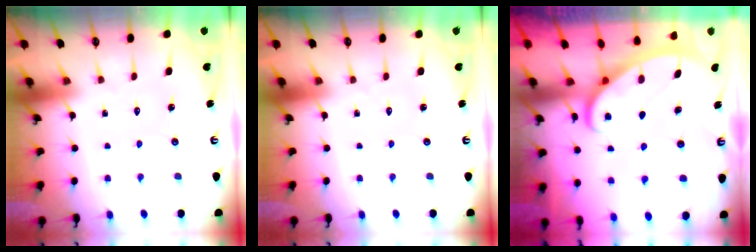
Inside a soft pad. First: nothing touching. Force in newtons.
{"total": 0.0}
{"total": 2.6, "press": 2.5, "slide": 0.4}